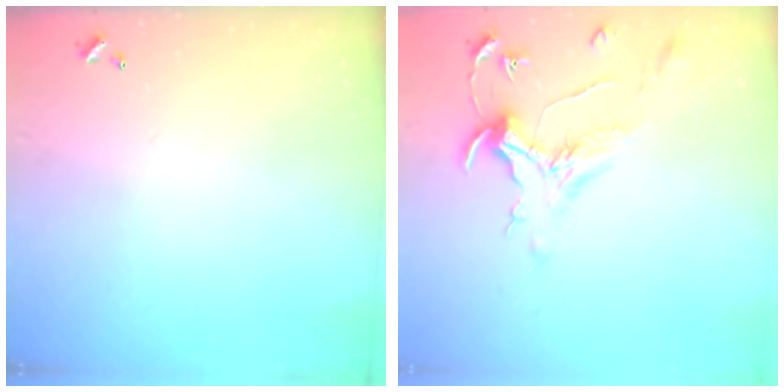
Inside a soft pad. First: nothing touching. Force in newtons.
{"total": 1.6, "press": 1.4, "slide": 0.7}